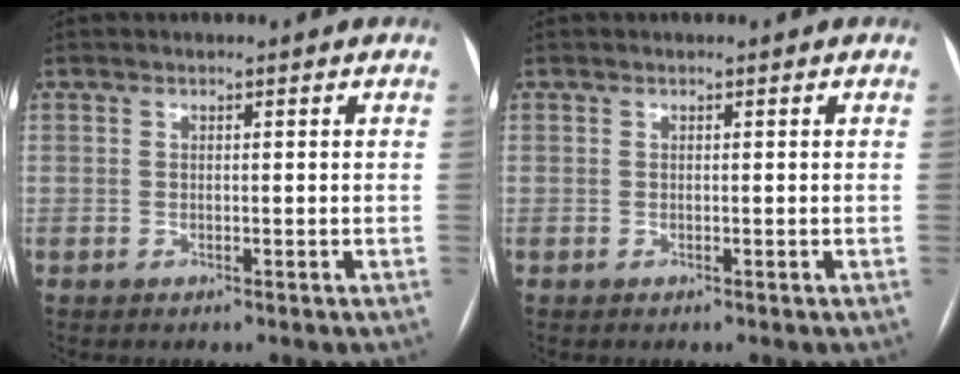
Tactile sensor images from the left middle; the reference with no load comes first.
{"total": 0.0}